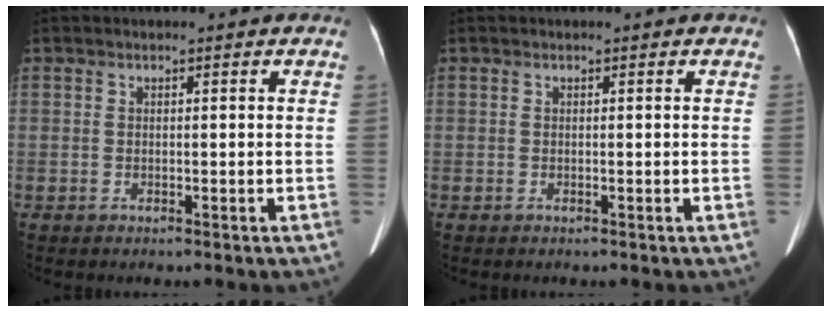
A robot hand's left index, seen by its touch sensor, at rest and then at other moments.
{"total": 0.0}